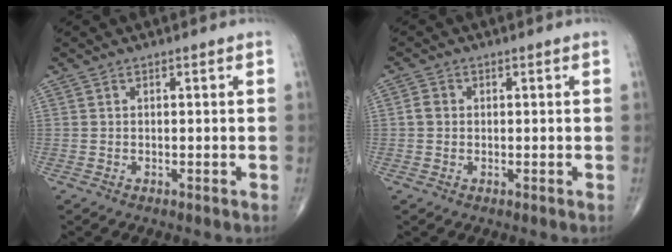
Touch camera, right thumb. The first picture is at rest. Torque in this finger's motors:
{"motor_torque": [-0.14, 0.00, 0.05, -0.02, 0.08]}